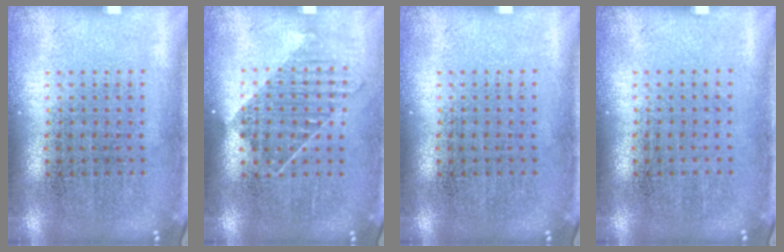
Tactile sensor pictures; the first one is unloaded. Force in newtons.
{"total": 1.1, "press": 0.9, "slide": 0.6}
{"total": 0.0}
{"total": 0.0}